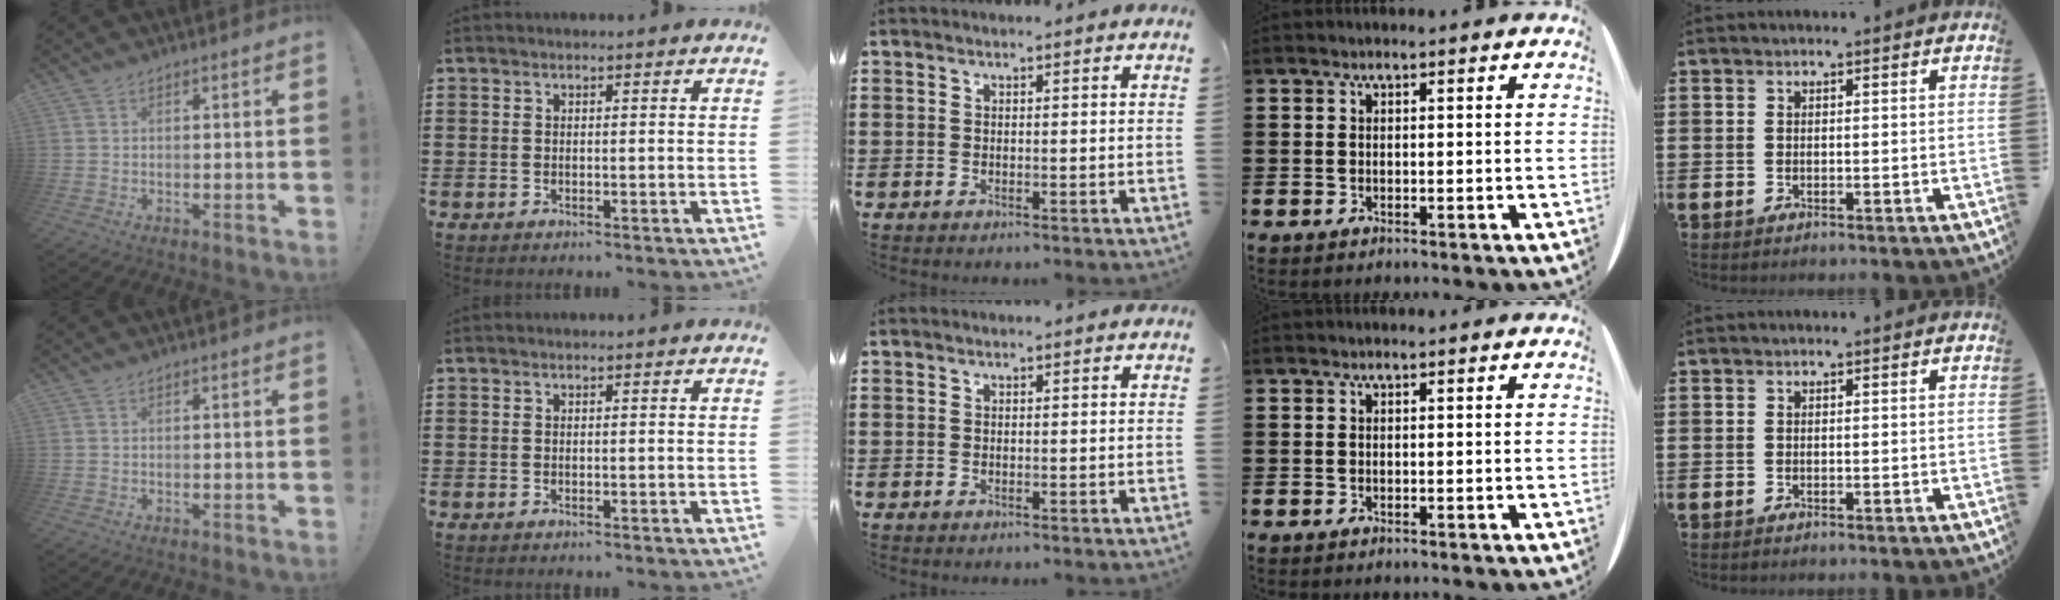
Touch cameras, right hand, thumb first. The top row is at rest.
{}